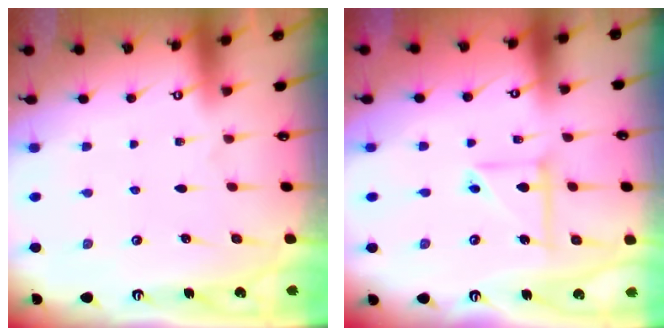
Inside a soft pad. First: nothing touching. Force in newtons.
{"total": 7.9, "press": 7.9, "slide": 0.7}